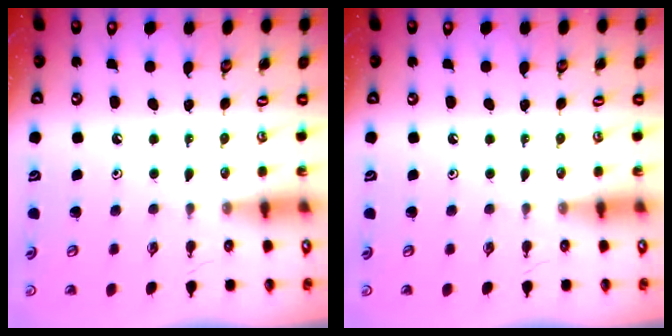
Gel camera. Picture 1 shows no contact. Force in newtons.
{"total": 0.0}